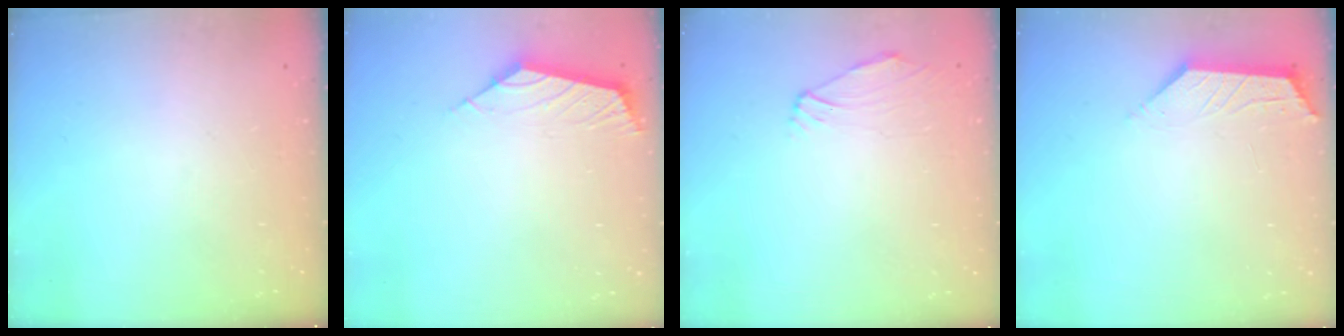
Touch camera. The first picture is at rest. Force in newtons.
{"total": 2.9, "press": 2.9, "slide": 0.7}
{"total": 0.8, "press": 0.7, "slide": 0.4}
{"total": 2.3, "press": 2.3, "slide": 0.4}